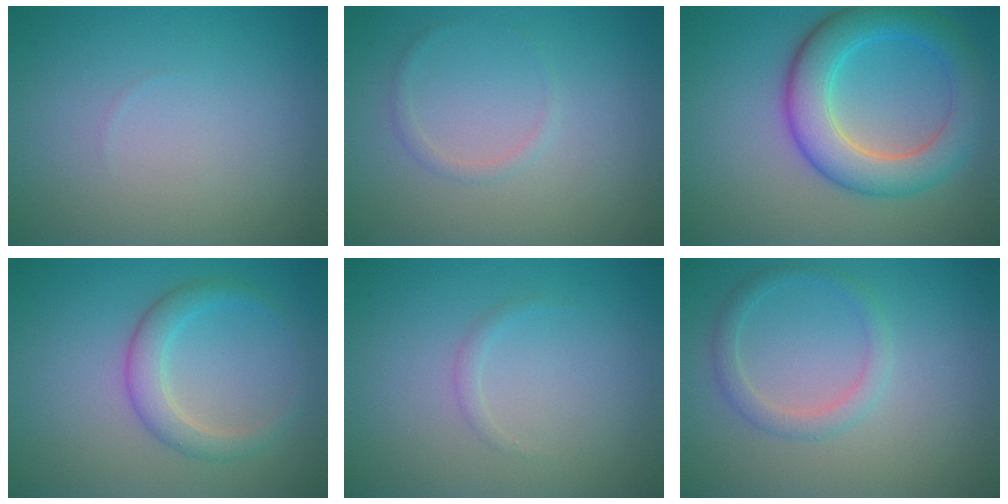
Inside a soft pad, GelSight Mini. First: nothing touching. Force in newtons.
{"total": 0.8, "press": 0.8, "slide": 0.0}
{"total": 6.6, "press": 6.6, "slide": 0.1}
{"total": 2.7, "press": 2.7, "slide": 0.1}
{"total": 0.7, "press": 0.7, "slide": 0.0}
{"total": 1.9, "press": 1.9, "slide": 0.2}